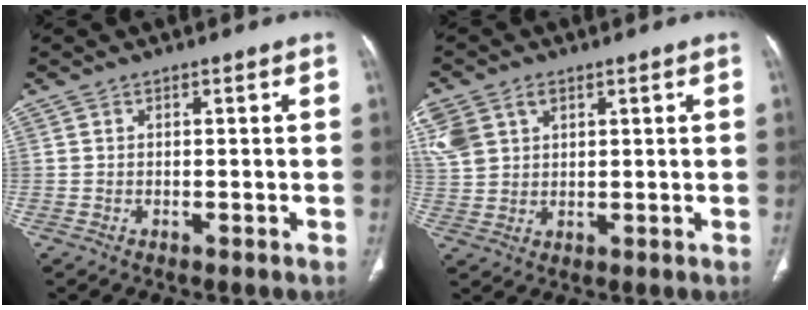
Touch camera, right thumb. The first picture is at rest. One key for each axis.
{"total": 13.2, "fx": 5.5, "fy": 9.9, "fz": 6.9, "tx": -0.185, "ty": 0.017, "tz": 0.115}